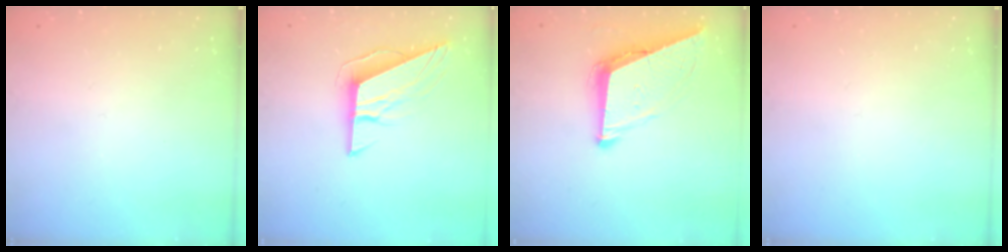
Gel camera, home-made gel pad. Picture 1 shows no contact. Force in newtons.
{"total": 9.7, "press": 9.4, "slide": 2.3}
{"total": 8.7, "press": 8.4, "slide": 2.4}
{"total": 0.0}